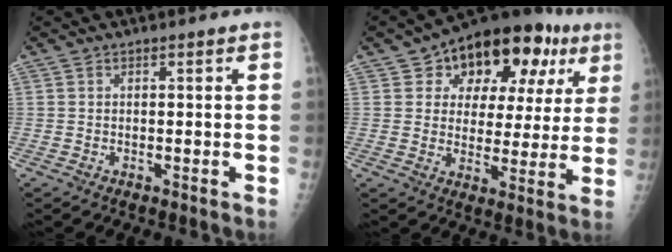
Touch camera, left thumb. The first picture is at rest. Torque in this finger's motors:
{"motor_torque": [0.22, 0.41, 0.14, -0.19, 0.21]}